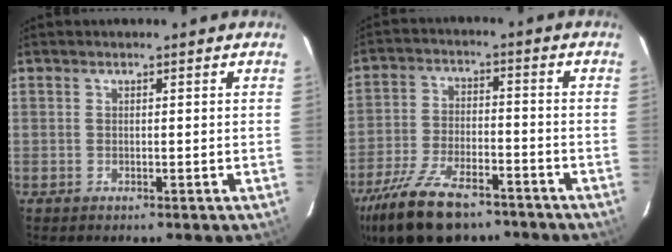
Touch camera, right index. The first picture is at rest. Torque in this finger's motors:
{"motor_torque": [1.18, -0.95, 0.69, 0.15]}